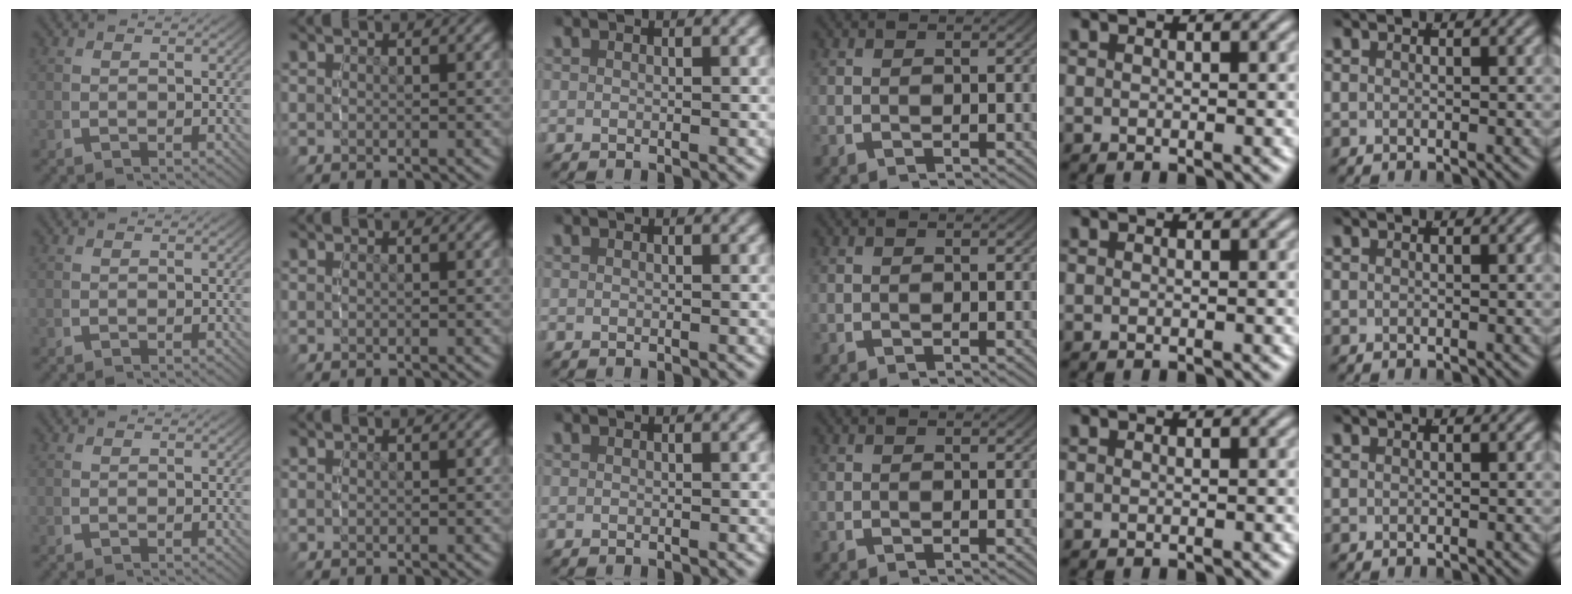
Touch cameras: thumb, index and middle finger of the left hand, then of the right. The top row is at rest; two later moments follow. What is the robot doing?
{"motion": "reach", "object": "pencil case"}